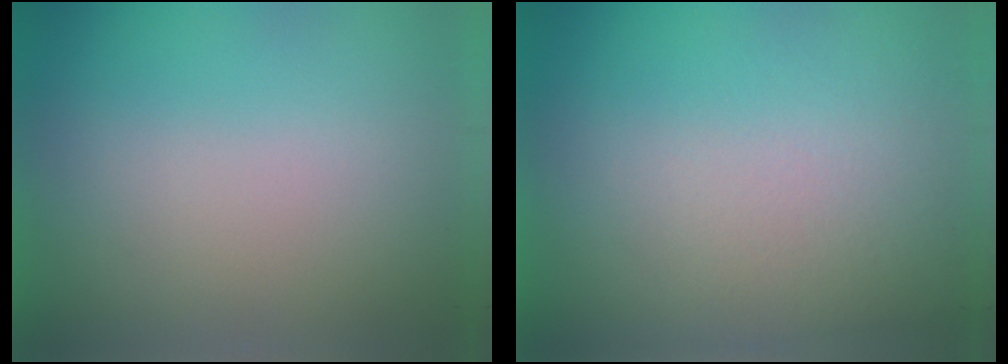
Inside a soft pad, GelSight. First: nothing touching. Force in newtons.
{"total": 3.0}